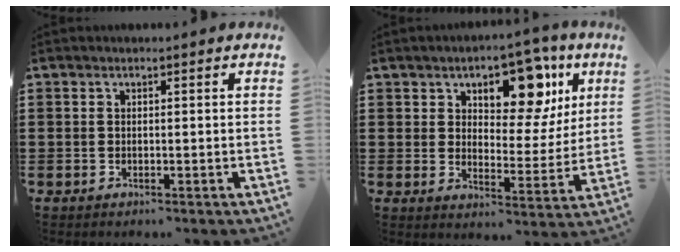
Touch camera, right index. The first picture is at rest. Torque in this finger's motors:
{"motor_torque": [1.43, 0.71, 0.64, 0.12]}